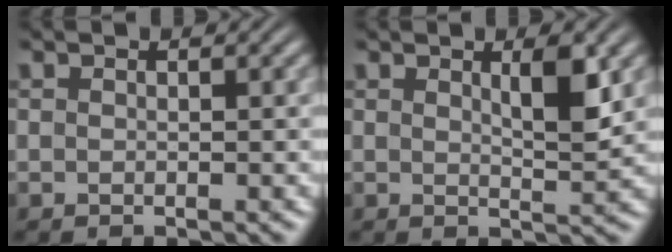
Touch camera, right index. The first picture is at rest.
{"total": 2.6, "force": [1.1, 0.2, 2.3], "torque": [-0.034, -0.013, 0.021]}